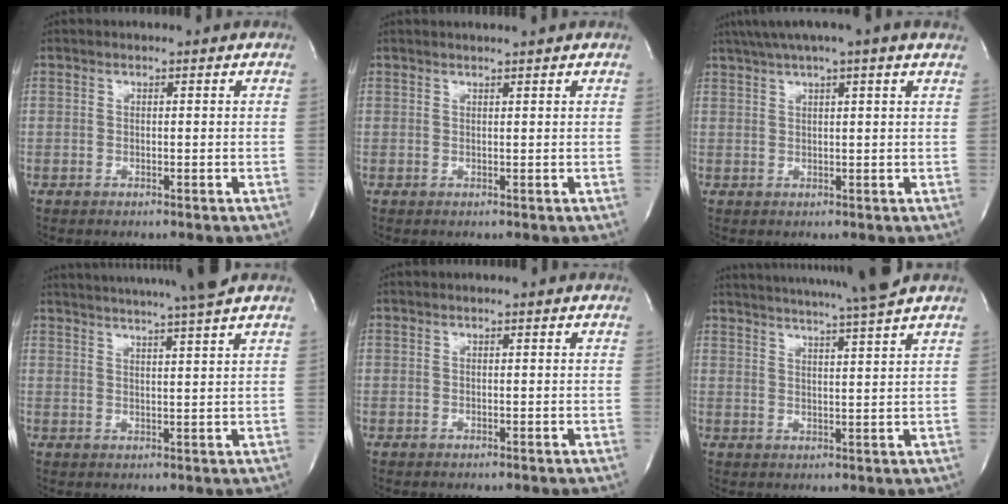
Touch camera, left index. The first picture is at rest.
{"total": 2.3, "force": [2.1, -0.4, 0.8], "torque": [-0.010, 0.007, 0.031]}
{"total": 11.4, "force": [8.8, 0.0, 7.2], "torque": [-0.126, 0.043, 0.112]}
{"total": 13.8, "force": [12.1, -1.3, 6.4], "torque": [-0.113, -0.007, 0.164]}
{"total": 0.0}
{"total": 13.6, "force": [12.1, -1.8, 5.9], "torque": [-0.105, -0.020, 0.165]}